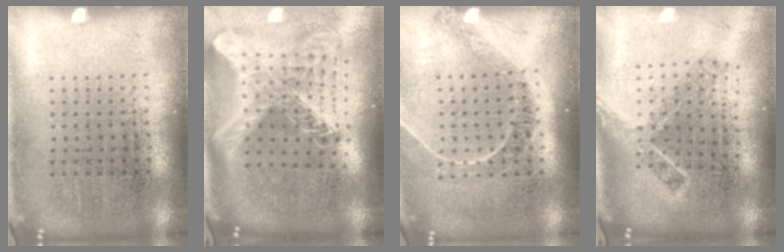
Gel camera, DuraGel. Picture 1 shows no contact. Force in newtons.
{"total": 3.0, "press": 2.1, "slide": 2.1}
{"total": 1.2, "press": 1.2, "slide": 0.3}
{"total": 2.1, "press": 1.5, "slide": 1.5}